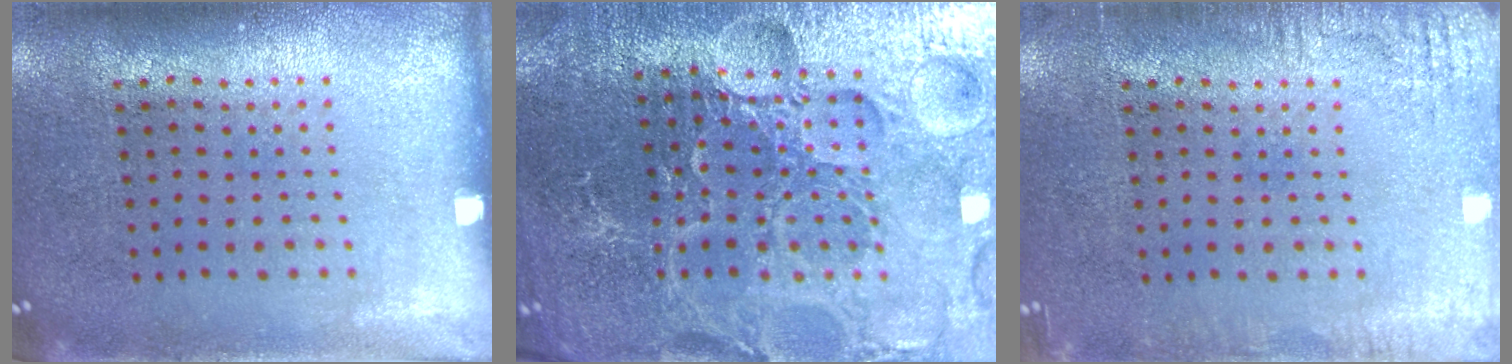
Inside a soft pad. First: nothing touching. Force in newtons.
{"total": 5.2, "press": 5.0, "slide": 1.6}
{"total": 2.0, "press": 2.0, "slide": 0.2}